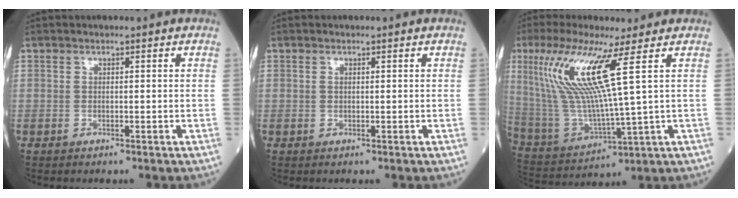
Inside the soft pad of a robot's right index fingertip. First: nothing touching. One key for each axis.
{"total": 0.0}
{"total": 14.1, "fx": 5.5, "fy": -0.1, "fz": 13.0, "tx": -0.295, "ty": -0.009, "tz": 0.113}